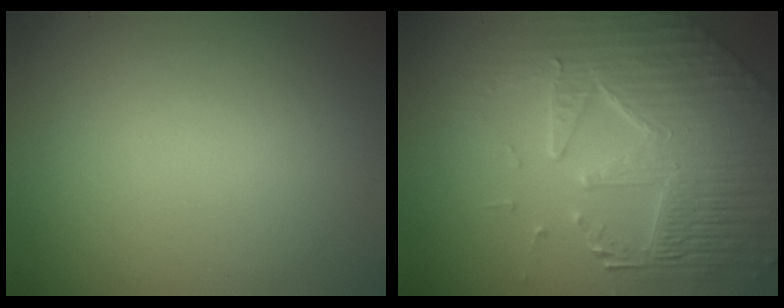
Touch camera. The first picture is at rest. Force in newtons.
{"total": 8.6, "press": 5.9, "slide": 6.3}